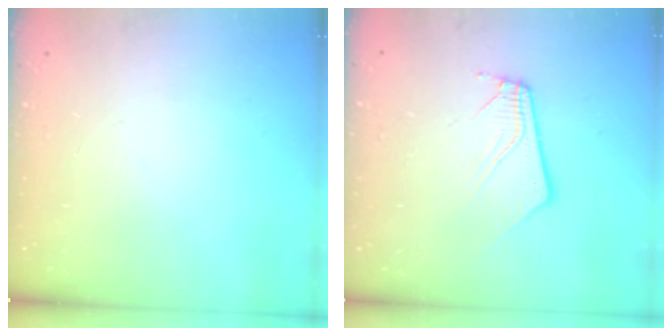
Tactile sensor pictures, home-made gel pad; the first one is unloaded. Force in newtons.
{"total": 5.5, "press": 5.5, "slide": 0.4}